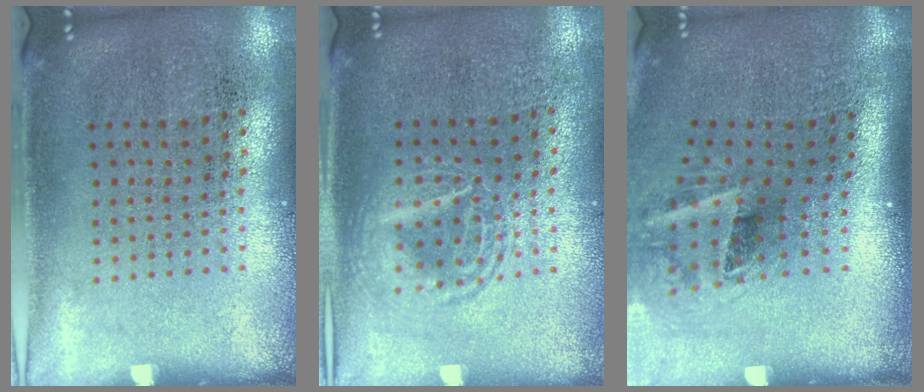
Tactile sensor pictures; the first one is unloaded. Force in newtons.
{"total": 1.4, "press": 1.4, "slide": 0.1}
{"total": 2.1, "press": 1.3, "slide": 1.6}